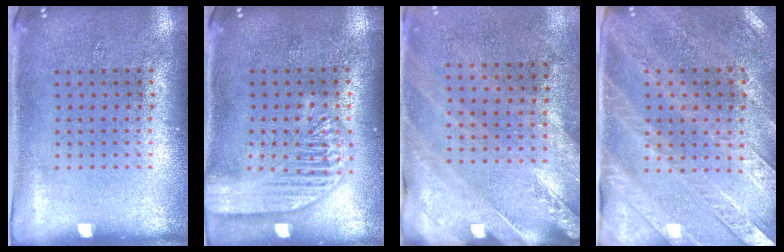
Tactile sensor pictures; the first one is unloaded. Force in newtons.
{"total": 2.5, "press": 2.5, "slide": 0.2}
{"total": 2.4, "press": 2.0, "slide": 1.3}
{"total": 3.0, "press": 2.6, "slide": 1.4}